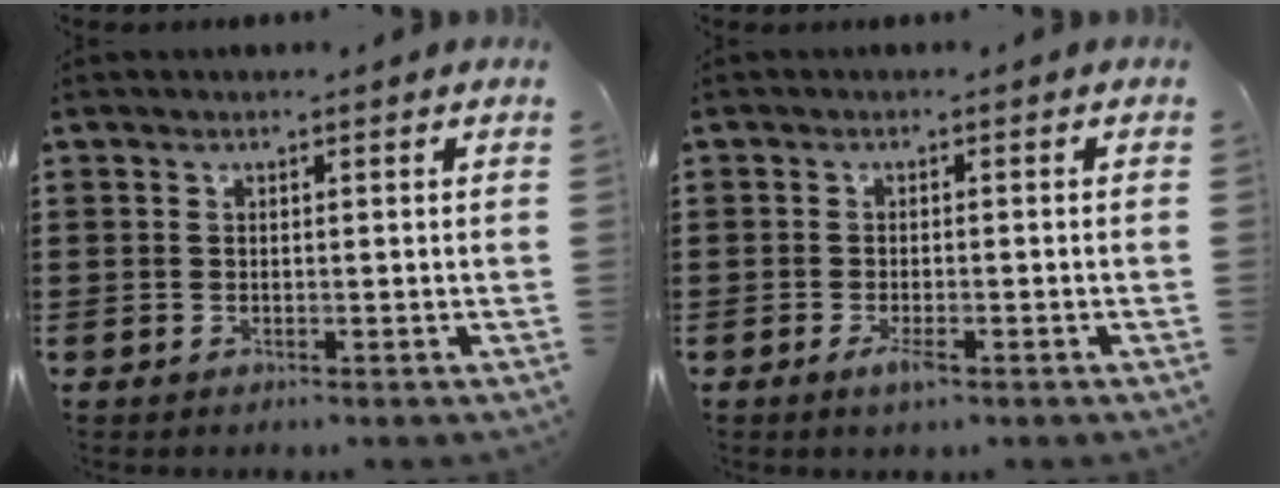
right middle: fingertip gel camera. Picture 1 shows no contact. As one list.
[{"total": 2.3, "force": [-1.2, 0.7, 1.9], "torque": [-0.039, -0.004, -0.023]}]